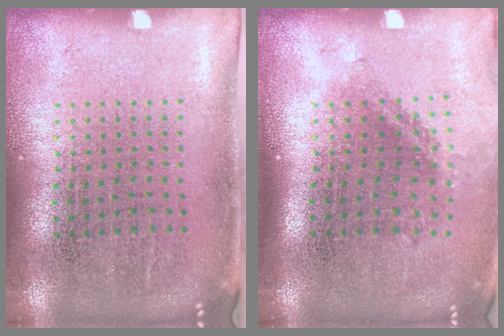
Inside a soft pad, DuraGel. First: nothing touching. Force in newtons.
{"total": 1.4, "press": 1.0, "slide": 1.0}